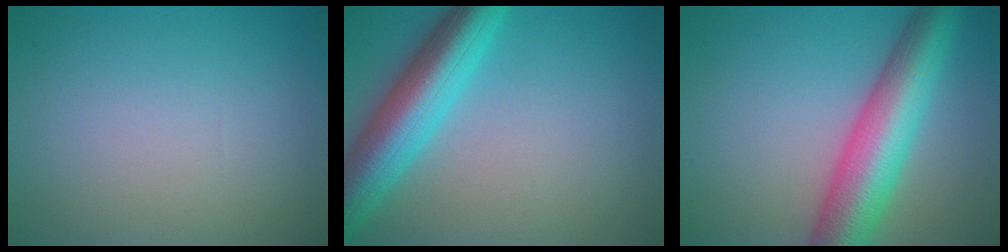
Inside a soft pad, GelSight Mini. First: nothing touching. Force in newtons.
{"total": 7.7, "press": 7.7, "slide": 0.3}
{"total": 9.0, "press": 9.0, "slide": 0.3}